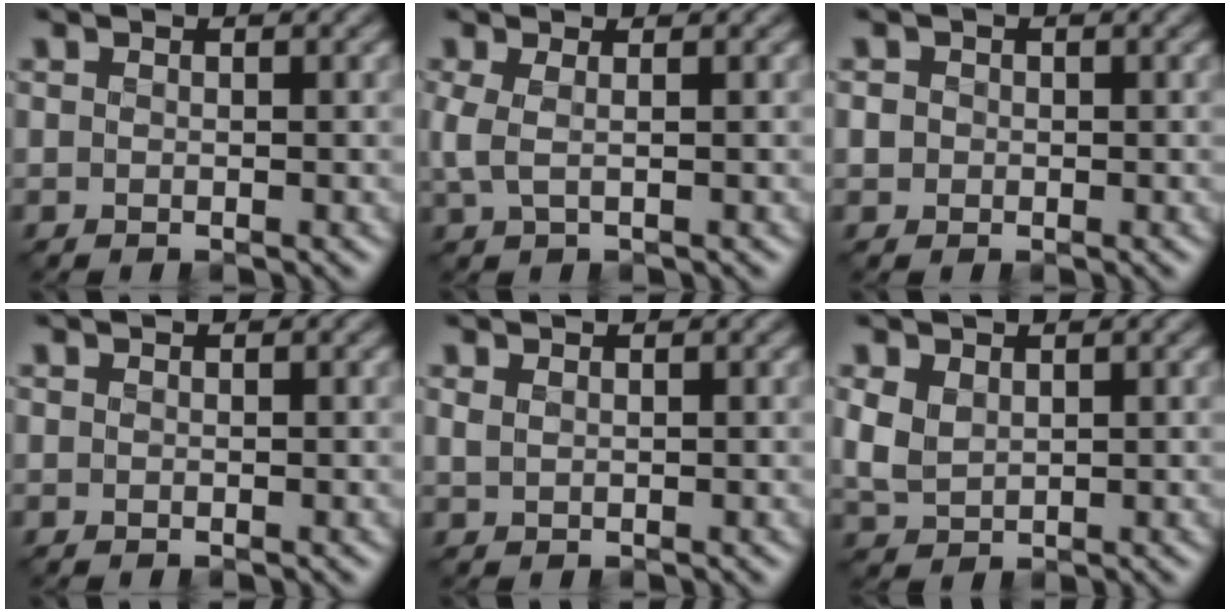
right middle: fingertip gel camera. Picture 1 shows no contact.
{"total": 2.0, "force": [0.2, 0.7, 1.8], "torque": [-0.044, 0.001, 0.003]}
{"total": 1.0, "force": [-0.1, 1.0, 0.2], "torque": [0.003, -0.005, -0.001]}
{"total": 0.0}
{"total": 0.7, "force": [0.4, 0.3, 0.4], "torque": [-0.012, -0.002, 0.012]}
{"total": 2.6, "force": [0.8, 1.8, 1.6], "torque": [-0.044, -0.002, 0.022]}